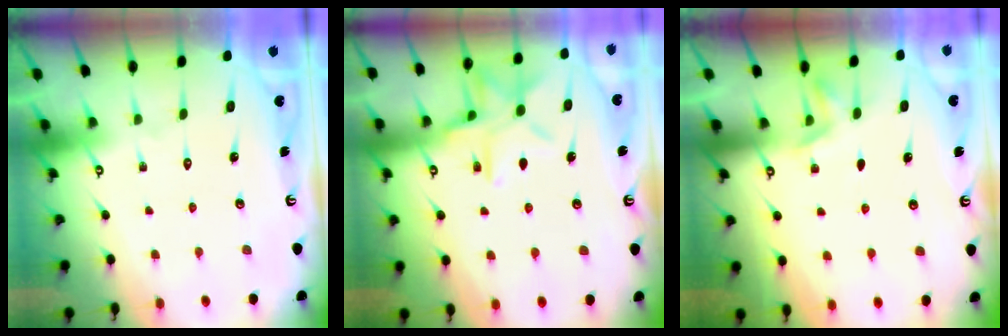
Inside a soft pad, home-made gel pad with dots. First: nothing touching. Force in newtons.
{"total": 12.5, "press": 12.4, "slide": 0.9}
{"total": 2.9, "press": 2.3, "slide": 1.7}